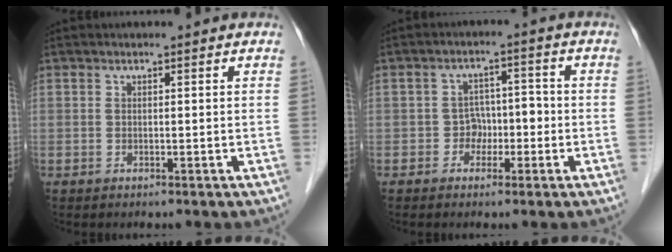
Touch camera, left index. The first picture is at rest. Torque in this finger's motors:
{"motor_torque": [-0.07, 0.07, -0.05, -0.01]}